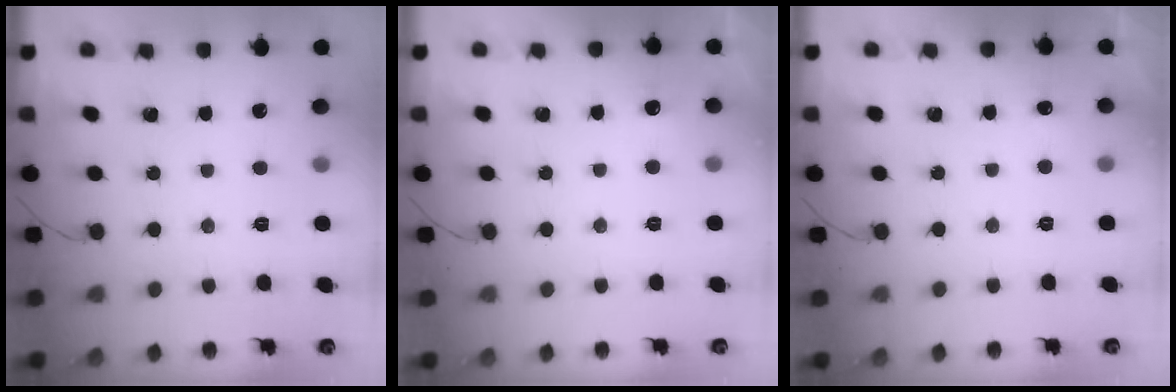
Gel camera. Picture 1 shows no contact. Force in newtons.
{"total": 11.0, "press": 3.4, "slide": 10.5}
{"total": 2.5, "press": 2.2, "slide": 1.1}